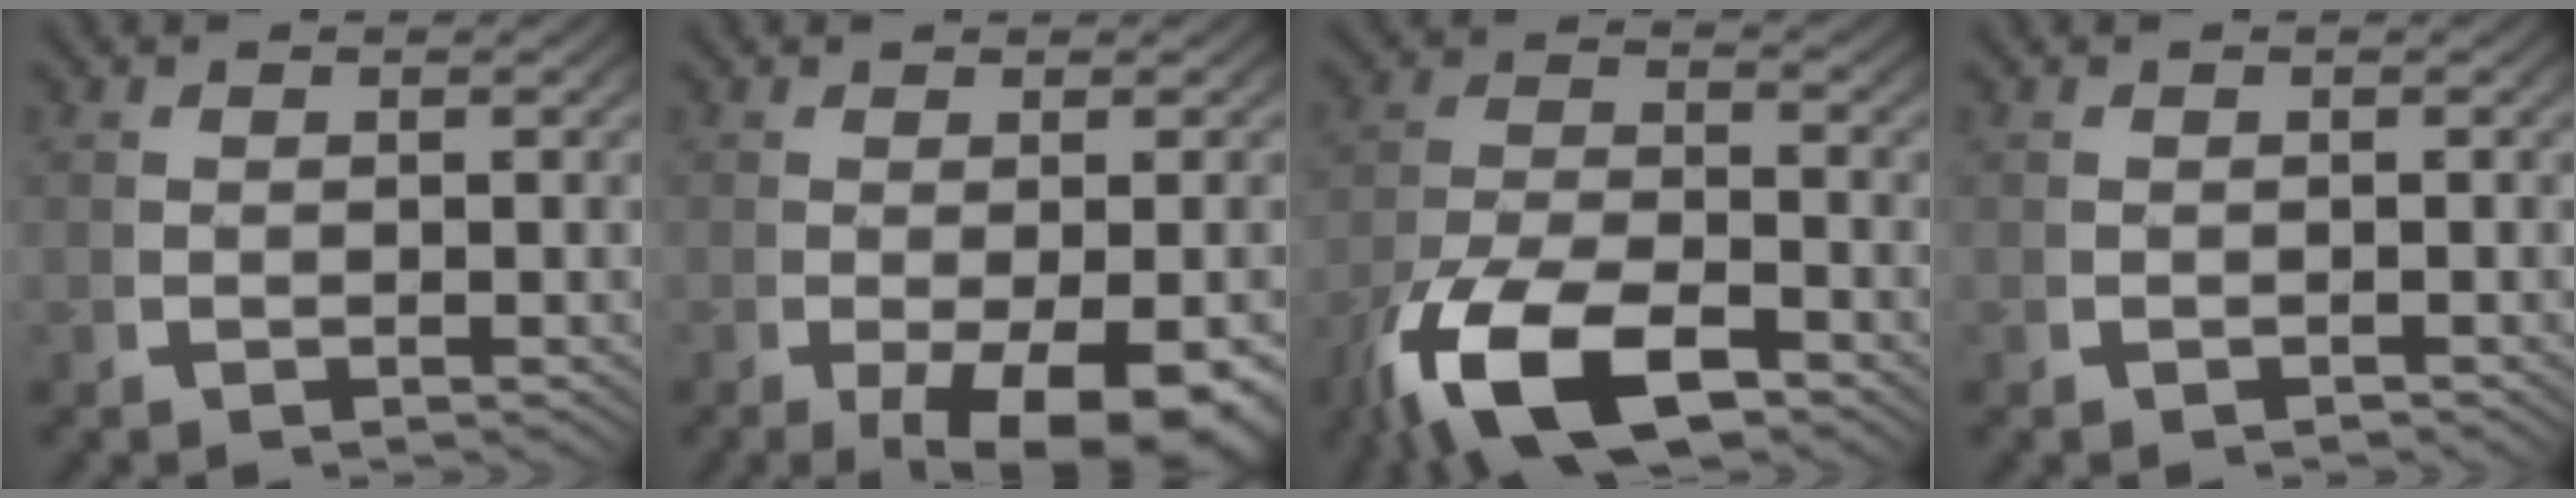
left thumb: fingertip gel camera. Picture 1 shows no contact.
{"total": 6.5, "force": [-2.4, 2.9, 5.3], "torque": [-0.088, -0.036, -0.019]}
{"total": 9.9, "force": [-4.2, 5.2, 7.3], "torque": [-0.154, -0.038, -0.052]}
{"total": 0.8, "force": [-0.7, 0.2, 0.1], "torque": [-0.001, -0.002, -0.009]}